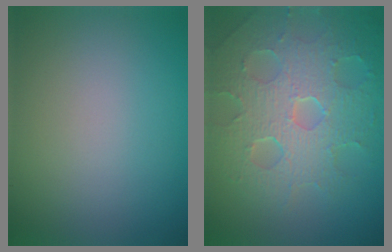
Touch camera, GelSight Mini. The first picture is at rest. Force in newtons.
{"total": 8.1, "press": 5.7, "slide": 5.7}